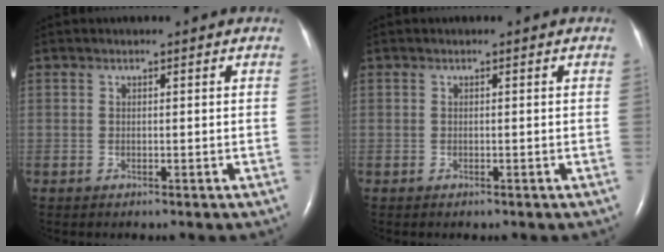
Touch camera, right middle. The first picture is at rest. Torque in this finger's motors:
{"motor_torque": [-0.15, -0.09, 0.05, -0.01]}